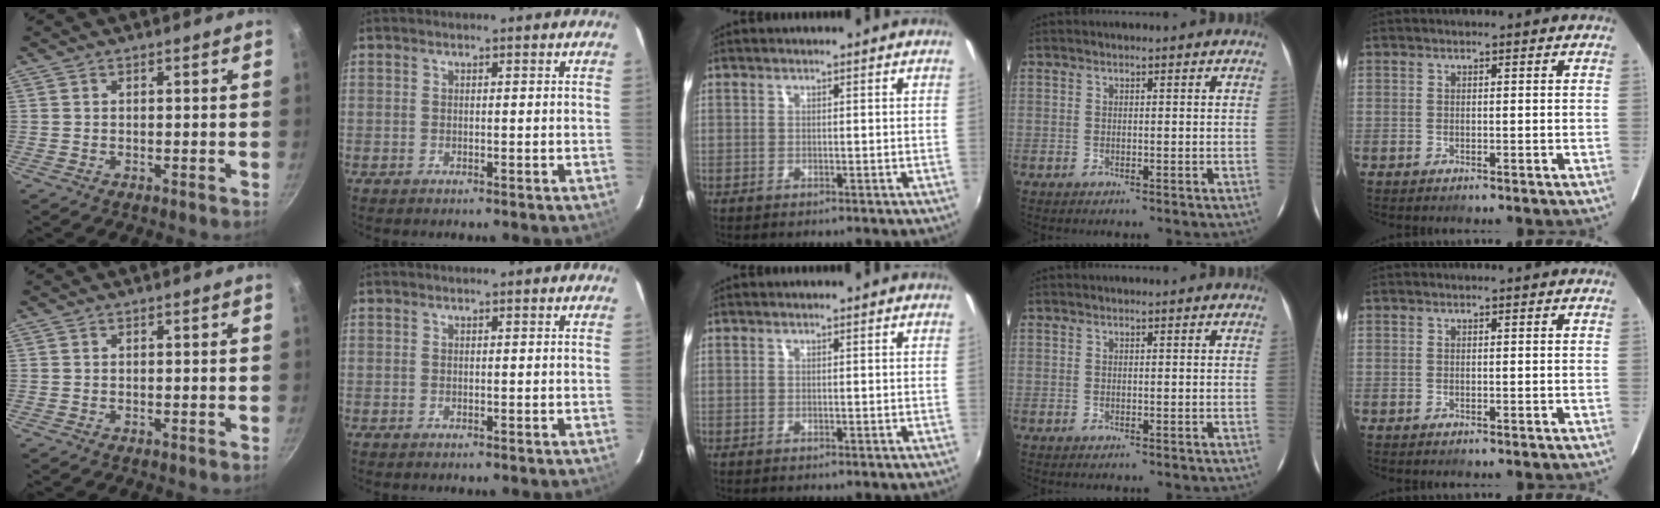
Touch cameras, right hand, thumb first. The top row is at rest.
{}